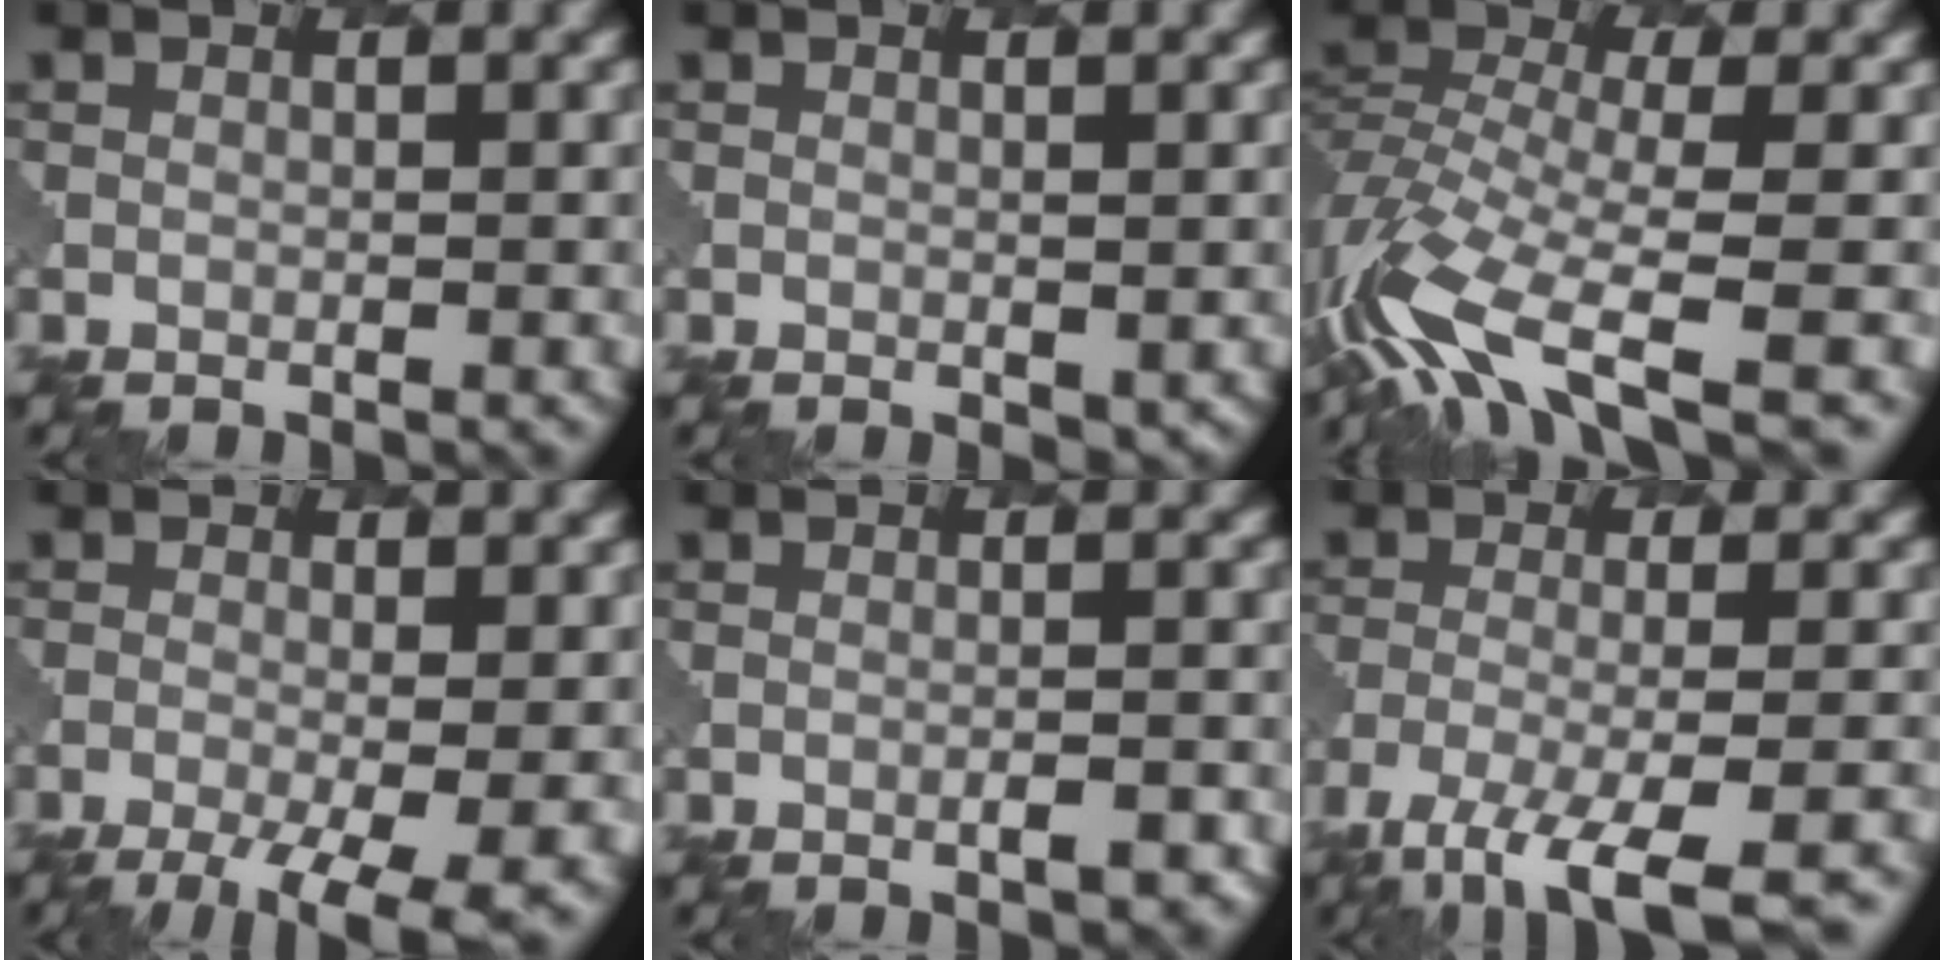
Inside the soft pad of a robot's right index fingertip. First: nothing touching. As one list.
[{"total": 1.1, "force": [0.2, 0.7, 0.9], "torque": [-0.010, -0.008, 0.006]}, {"total": 10.7, "force": [-6.1, 4.0, 7.8], "torque": [-0.162, -0.010, -0.117]}, {"total": 7.6, "force": [-3.5, 2.5, 6.3], "torque": [-0.097, -0.024, -0.045]}, {"total": 1.5, "force": [-0.7, 0.4, 1.2], "torque": [-0.011, 0.004, -0.012]}, {"total": 8.6, "force": [-6.2, 2.1, 5.7], "torque": [-0.095, -0.013, -0.100]}]